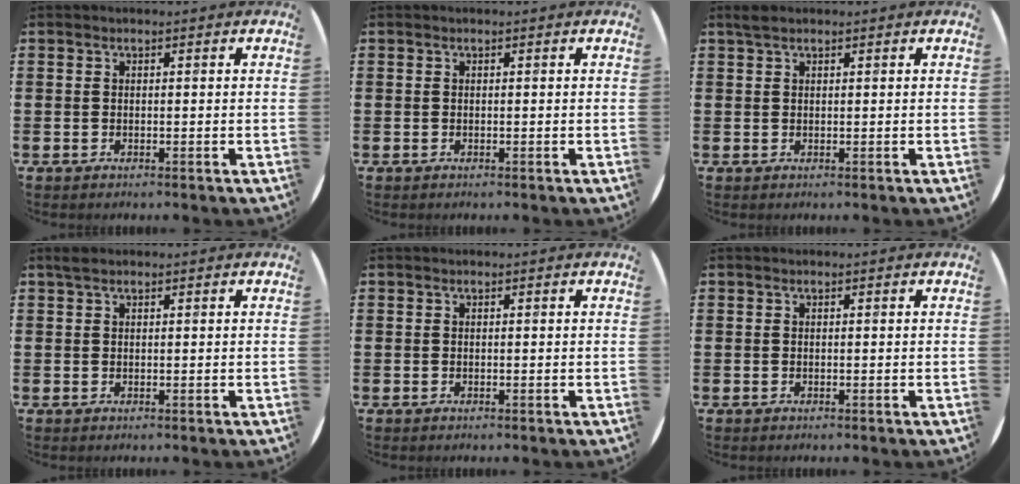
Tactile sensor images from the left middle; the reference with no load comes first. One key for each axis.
{"total": 0.0}
{"total": 1.2, "fx": 1.0, "fy": 0.4, "fz": 0.5, "tx": -0.010, "ty": 0.005, "tz": 0.017}
{"total": 0.9, "fx": 0.7, "fy": 0.3, "fz": 0.3, "tx": -0.007, "ty": 0.005, "tz": 0.012}
{"total": 0.0}
{"total": 0.0}